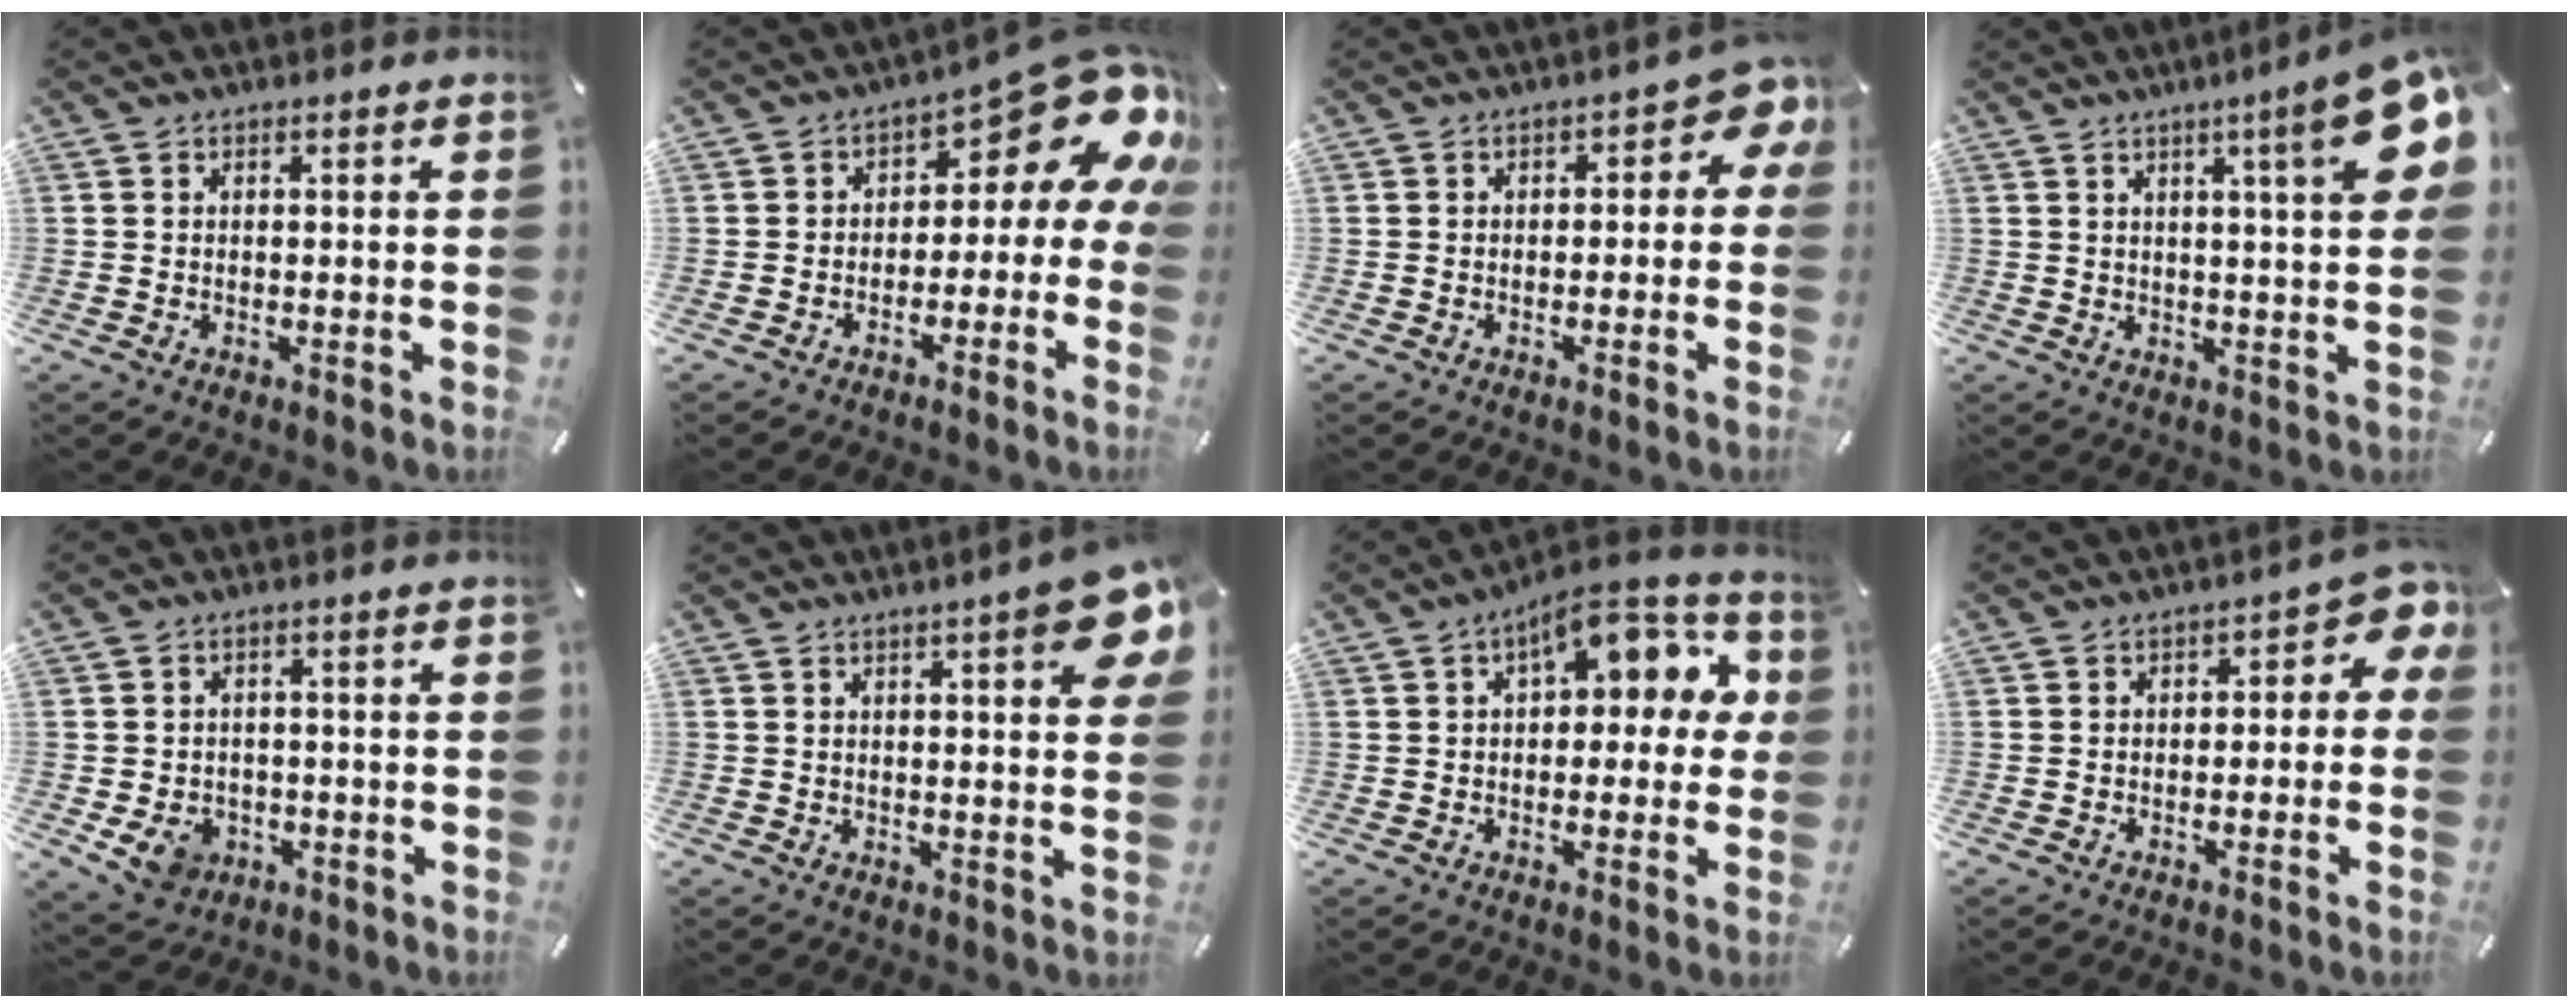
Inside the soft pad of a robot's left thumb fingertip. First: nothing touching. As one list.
[{"total": 13.5, "force": [6.0, 6.7, 10.1], "torque": [-0.118, -0.049, 0.095]}, {"total": 4.6, "force": [0.6, 2.7, 3.7], "torque": [-0.050, -0.001, 0.004]}, {"total": 13.9, "force": [5.5, 1.8, 12.6], "torque": [-0.182, -0.023, 0.080]}, {"total": 6.6, "force": [-2.2, 5.6, 2.6], "torque": [-0.048, 0.010, -0.040]}, {"total": 9.5, "force": [4.4, 2.0, 8.1], "torque": [-0.109, -0.022, 0.070]}, {"total": 12.0, "force": [4.4, 6.3, 9.2], "torque": [-0.116, -0.018, 0.070]}, {"total": 4.6, "force": [0.0, 3.0, 3.5], "torque": [-0.046, -0.002, -0.009]}]